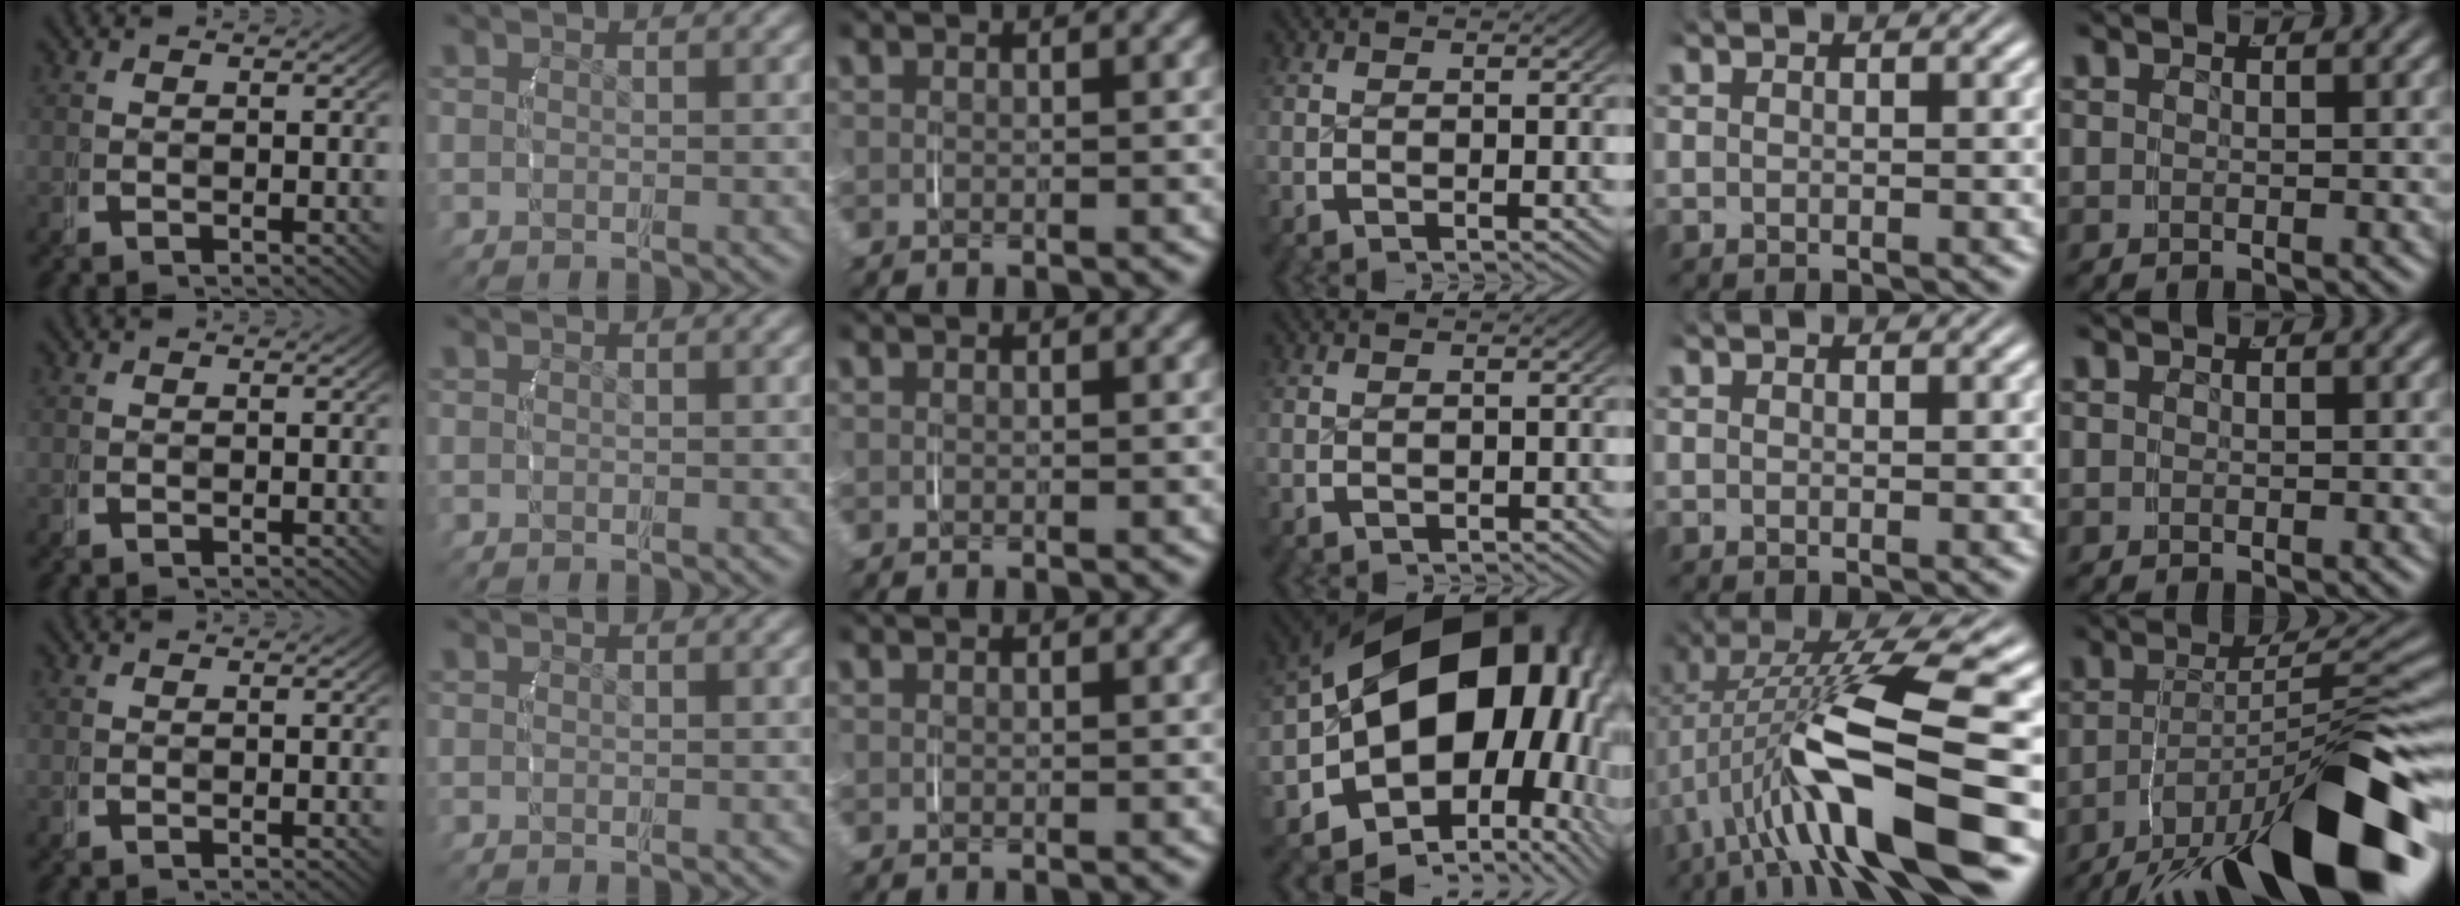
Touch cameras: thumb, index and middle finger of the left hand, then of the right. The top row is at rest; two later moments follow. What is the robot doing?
{"motion": "grasp_and_lifting", "object": "router"}